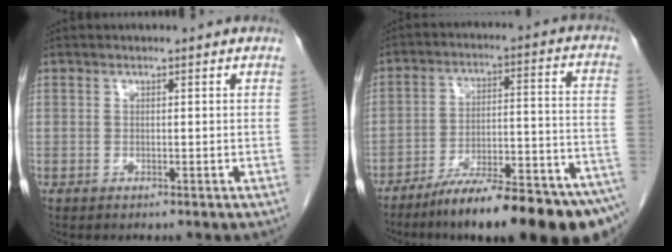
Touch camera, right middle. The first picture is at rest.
{"total": 21.1, "force": [-16.0, 1.8, 13.6], "torque": [-0.127, 0.021, -0.245]}